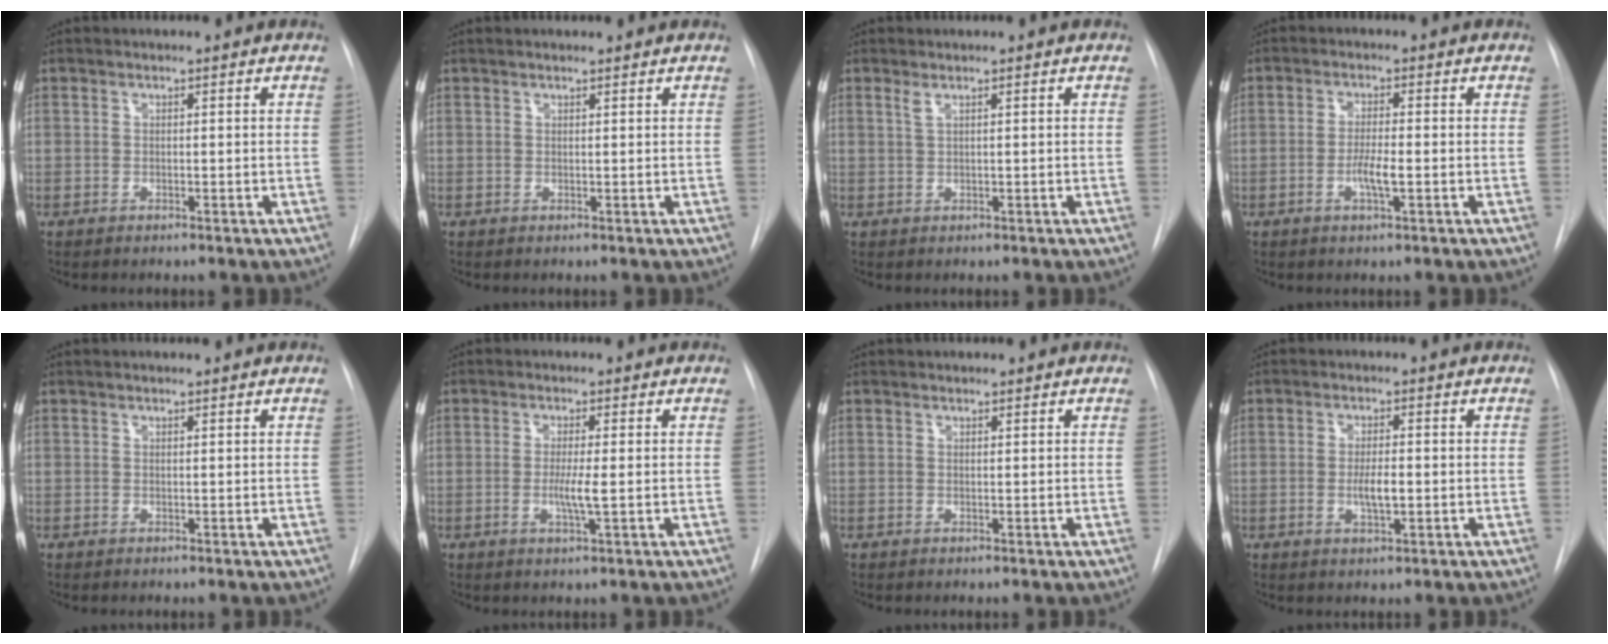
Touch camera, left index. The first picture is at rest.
{"total": 2.8, "force": [2.6, 0.3, 0.9], "torque": [-0.012, 0.019, 0.032]}
{"total": 1.0, "force": [0.6, 0.0, 0.8], "torque": [-0.023, 0.002, 0.015]}
{"total": 3.4, "force": [-1.3, 0.3, 3.1], "torque": [-0.063, -0.009, -0.024]}
{"total": 1.8, "force": [1.7, 0.1, 0.5], "torque": [-0.007, 0.015, 0.021]}
{"total": 3.1, "force": [-0.6, -0.2, 3.0], "torque": [-0.064, -0.013, -0.011]}
{"total": 1.1, "force": [1.0, 0.3, 0.2], "torque": [-0.006, 0.010, 0.015]}
{"total": 3.2, "force": [-0.7, 0.8, 3.0], "torque": [-0.057, -0.008, -0.010]}